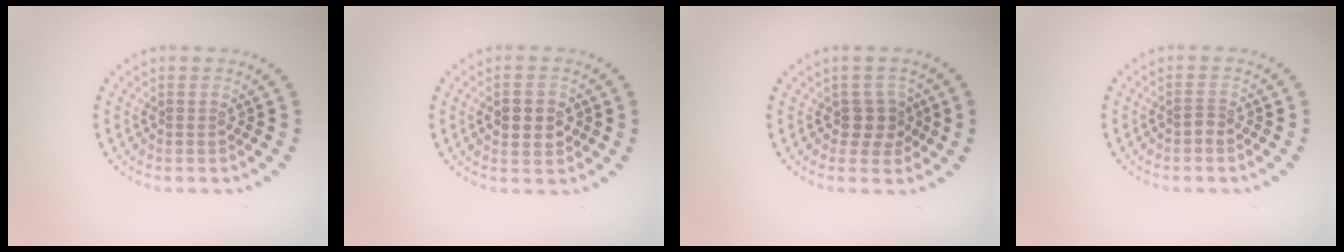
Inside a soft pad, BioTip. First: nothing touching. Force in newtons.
{"total": 2.9, "press": 2.9, "slide": 0.1}
{"total": 2.2, "press": 2.0, "slide": 0.9}
{"total": 0.9, "press": 0.5, "slide": 0.7}